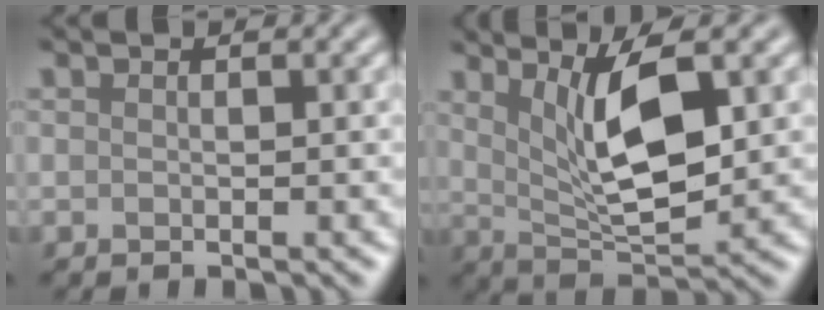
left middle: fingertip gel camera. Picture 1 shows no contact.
{"total": 6.7, "force": [2.1, 2.1, 6.0], "torque": [-0.108, -0.010, 0.043]}